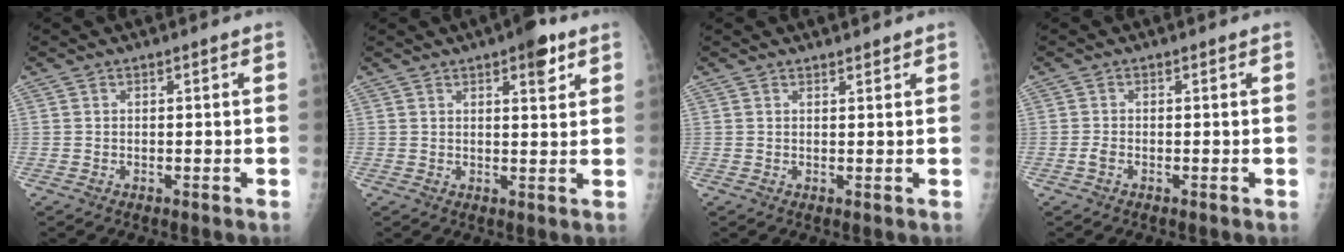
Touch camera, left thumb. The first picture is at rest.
{"total": 5.4, "force": [3.1, 1.9, 4.0], "torque": [-0.040, -0.012, 0.037]}
{"total": 1.2, "force": [1.1, 0.4, 0.3], "torque": [0.001, -0.008, 0.016]}
{"total": 1.1, "force": [-0.5, 0.6, 0.8], "torque": [-0.018, -0.001, -0.012]}